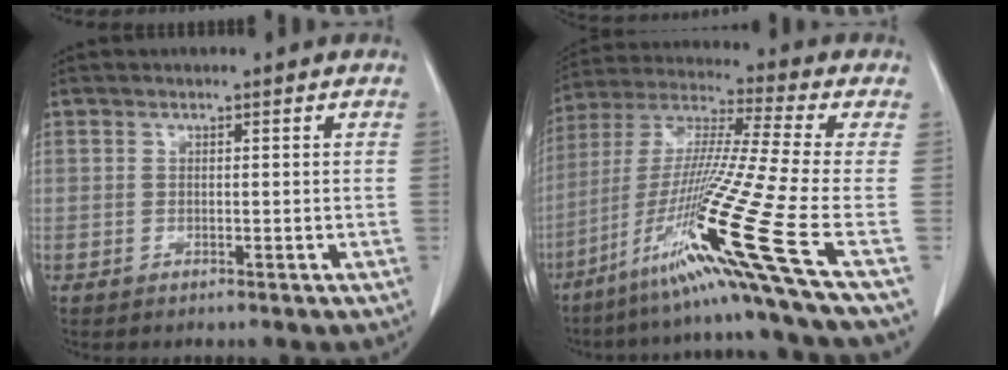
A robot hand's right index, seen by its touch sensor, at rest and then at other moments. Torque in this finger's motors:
{"motor_torque": [0.99, 0.33, 0.45, 0.21]}